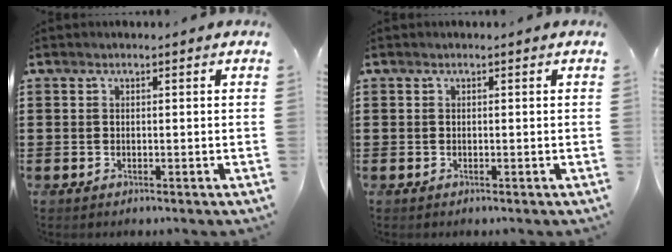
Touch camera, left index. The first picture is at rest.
{"total": 0.0}